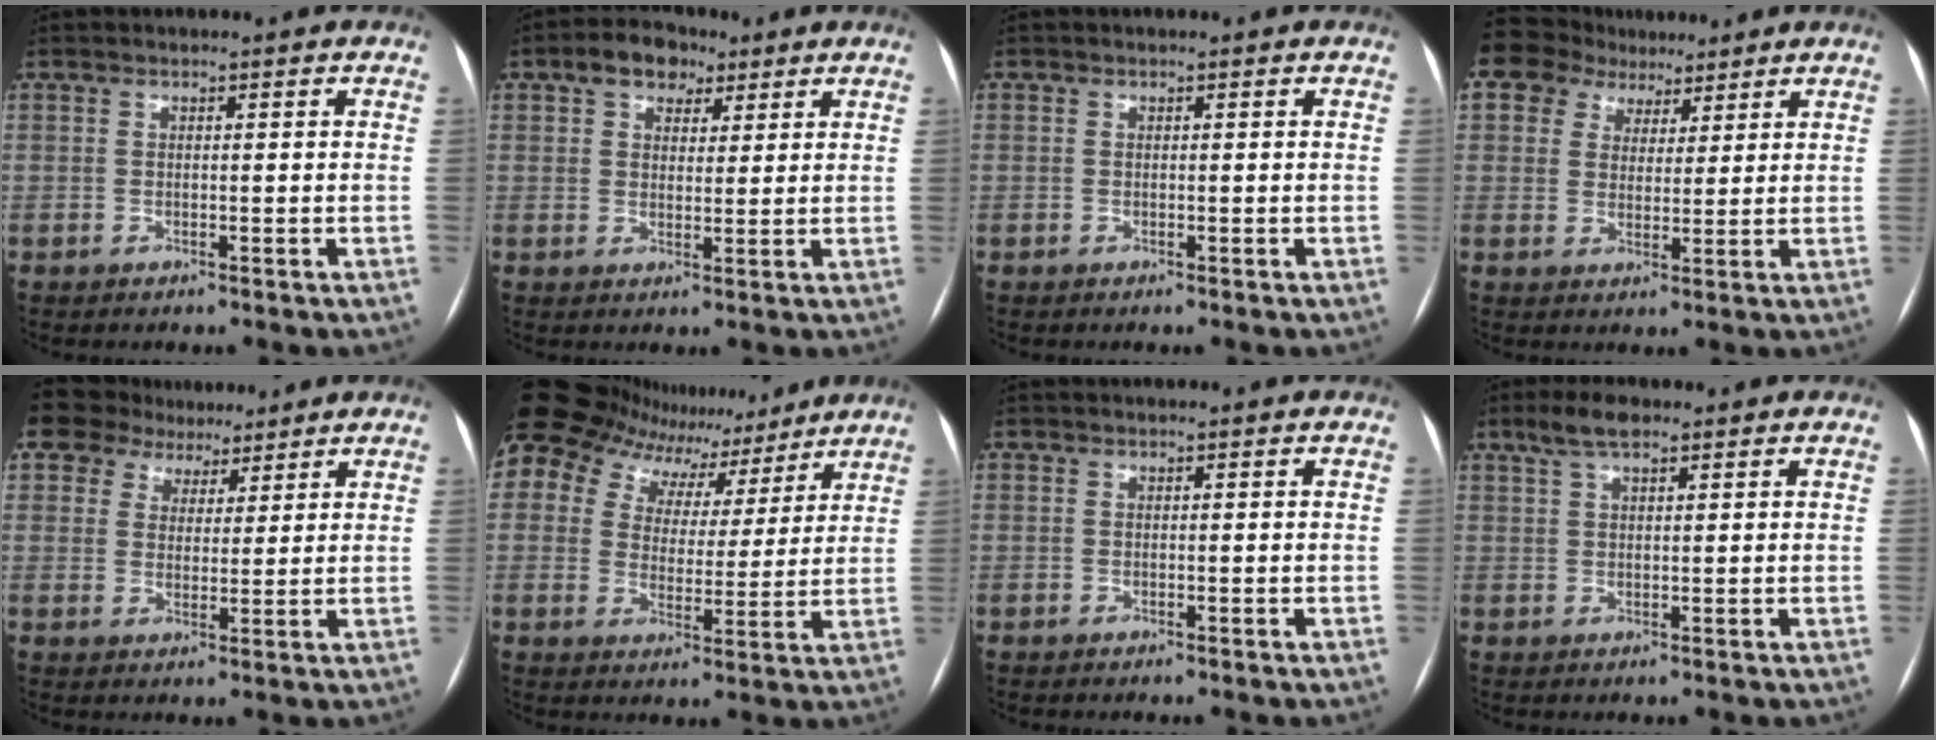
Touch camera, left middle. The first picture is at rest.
{"total": 6.0, "force": [3.5, 3.8, 3.2], "torque": [-0.052, 0.021, 0.058]}
{"total": 0.0}
{"total": 5.5, "force": [4.4, 3.3, 0.4], "torque": [0.004, 0.020, 0.075]}
{"total": 5.5, "force": [5.1, 2.1, -0.1], "torque": [0.017, 0.007, 0.080]}
{"total": 18.7, "force": [15.3, 9.2, 5.6], "torque": [-0.139, 0.041, 0.229]}
{"total": 0.0}
{"total": 4.4, "force": [3.1, 1.1, 3.0], "torque": [-0.065, 0.017, 0.058]}